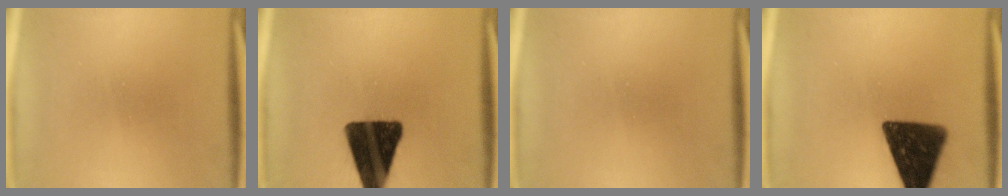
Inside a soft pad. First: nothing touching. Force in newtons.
{"total": 16.6}
{"total": 0.0}
{"total": 14.2}